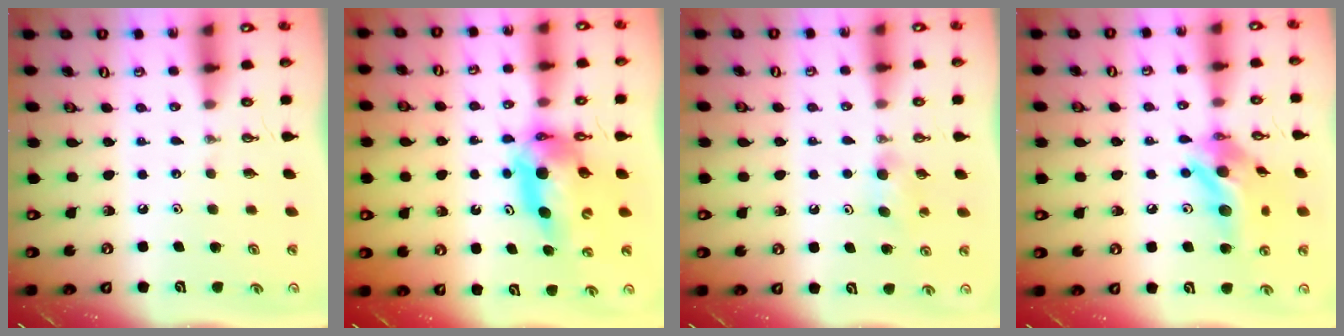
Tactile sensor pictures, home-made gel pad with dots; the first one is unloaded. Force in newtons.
{"total": 11.3, "press": 11.3, "slide": 1.2}
{"total": 4.7, "press": 4.1, "slide": 2.3}
{"total": 14.4, "press": 14.0, "slide": 3.2}